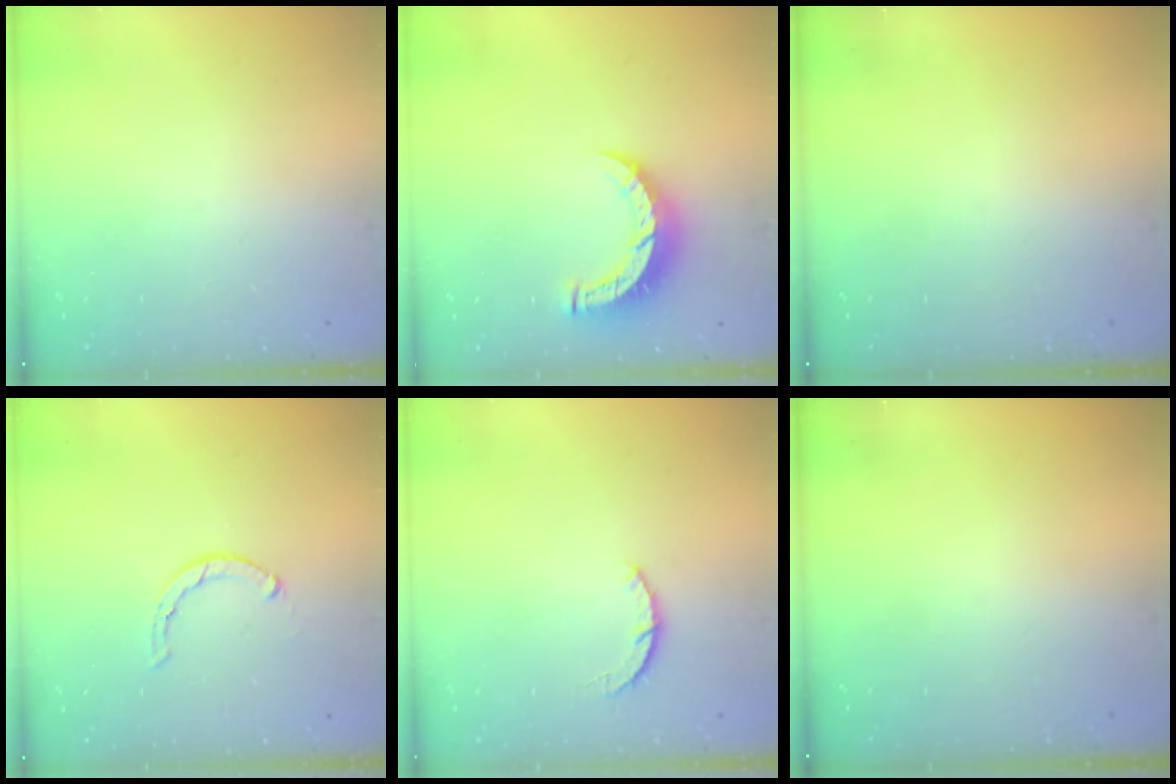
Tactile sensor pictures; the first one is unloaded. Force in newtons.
{"total": 10.2, "press": 10.1, "slide": 1.0}
{"total": 0.0}
{"total": 0.5, "press": 0.5, "slide": 0.2}
{"total": 3.1, "press": 3.1, "slide": 0.5}
{"total": 0.0}